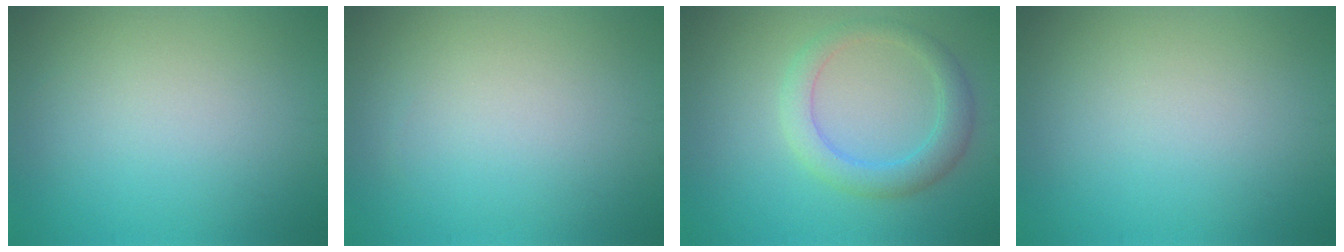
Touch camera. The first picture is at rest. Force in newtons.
{"total": 0.0}
{"total": 3.4, "press": 3.4, "slide": 0.2}
{"total": 0.0}